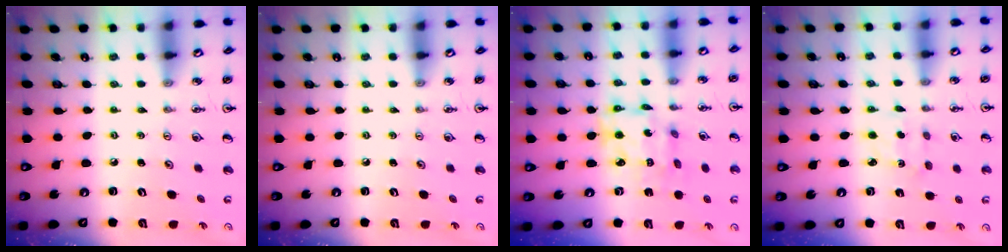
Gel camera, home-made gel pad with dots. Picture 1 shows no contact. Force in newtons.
{"total": 0.0}
{"total": 9.5, "press": 9.5, "slide": 0.6}
{"total": 2.2, "press": 2.1, "slide": 0.7}